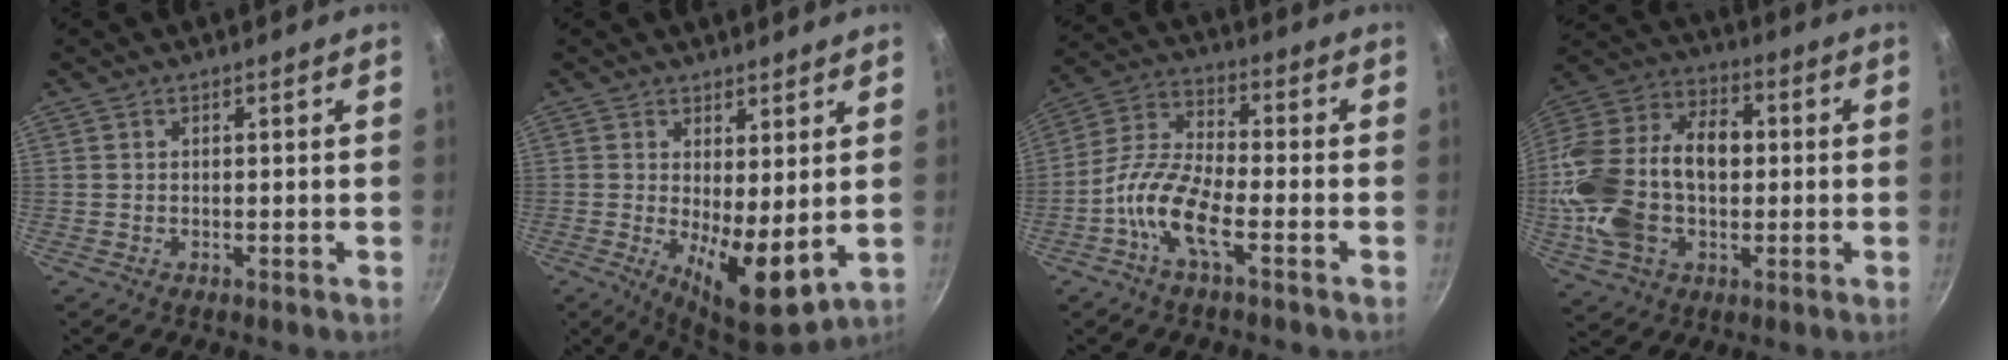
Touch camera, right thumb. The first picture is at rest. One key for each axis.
{"total": 9.7, "fx": 0.4, "fy": 3.4, "fz": 9.0, "tx": -0.128, "ty": -0.027, "tz": 0.012}
{"total": 11.2, "fx": -4.8, "fy": 3.9, "fz": 9.3, "tx": -0.188, "ty": 0.036, "tz": -0.111}
{"total": 23.4, "fx": -1.1, "fy": 15.8, "fz": 17.3, "tx": -0.316, "ty": 0.045, "tz": -0.023}